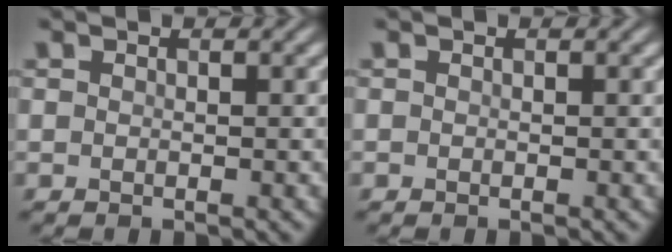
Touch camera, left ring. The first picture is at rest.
{"total": 0.0}